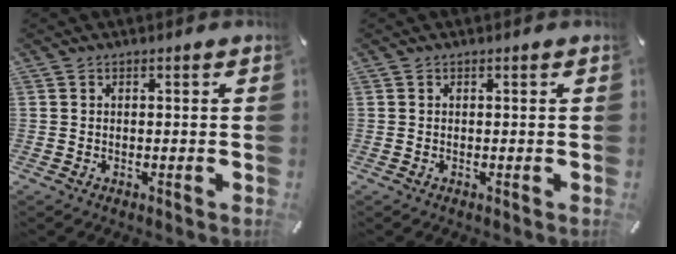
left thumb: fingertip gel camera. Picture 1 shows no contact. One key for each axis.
{"total": 0.0}